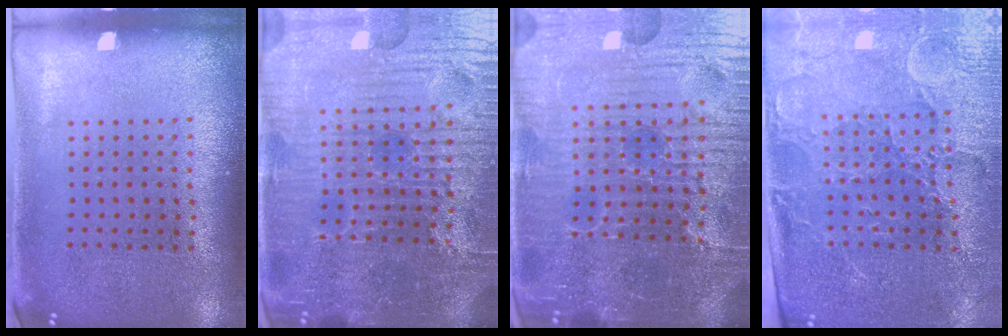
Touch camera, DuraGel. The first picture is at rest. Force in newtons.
{"total": 6.0, "press": 5.6, "slide": 2.2}
{"total": 6.4, "press": 5.8, "slide": 2.7}
{"total": 3.5, "press": 3.4, "slide": 1.1}